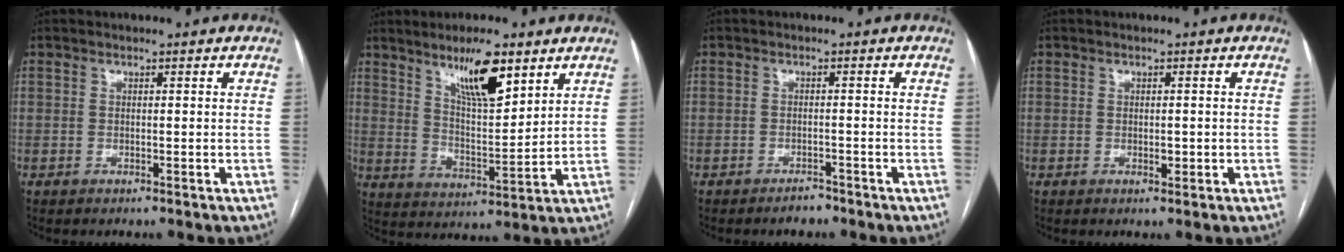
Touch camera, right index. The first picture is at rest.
{"total": 10.5, "force": [6.7, 2.1, 7.8], "torque": [-0.138, -0.005, 0.120]}
{"total": 1.9, "force": [-1.7, 0.8, 0.5], "torque": [-0.009, 0.001, -0.023]}
{"total": 1.4, "force": [-0.2, 0.9, 1.0], "torque": [-0.016, -0.001, 0.000]}